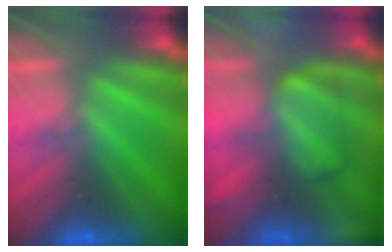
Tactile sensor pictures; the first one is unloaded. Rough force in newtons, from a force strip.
{"total": 6.9}